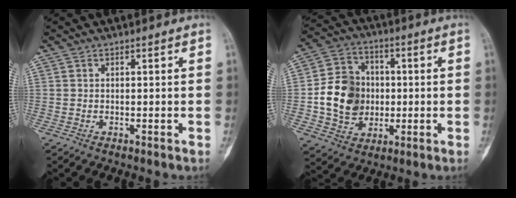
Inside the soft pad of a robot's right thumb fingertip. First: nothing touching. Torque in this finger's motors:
{"motor_torque": [1.13, 1.05, 0.54, -0.45, 0.04]}